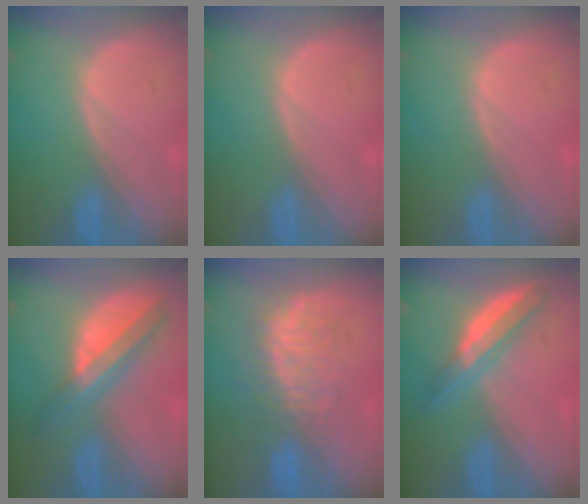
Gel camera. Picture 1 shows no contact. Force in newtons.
{"total": 0.0}
{"total": 0.0}
{"total": 8.1, "press": 6.8, "slide": 4.3}
{"total": 7.6, "press": 7.5, "slide": 1.0}
{"total": 5.8, "press": 5.5, "slide": 1.9}